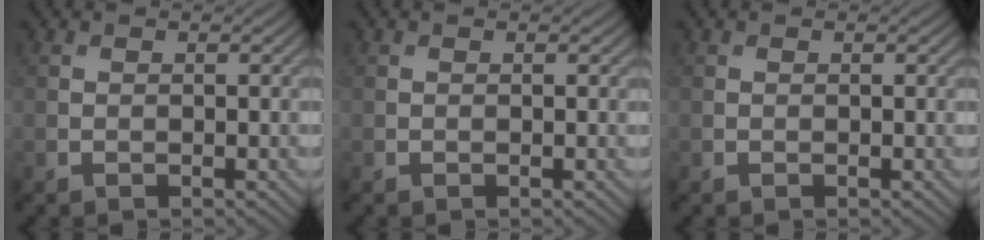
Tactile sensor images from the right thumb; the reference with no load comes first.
{"total": 0.0}
{"total": 0.0}